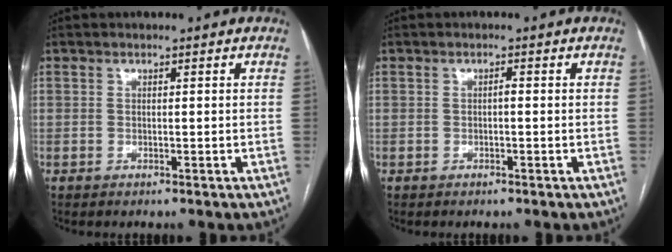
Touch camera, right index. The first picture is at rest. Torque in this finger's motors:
{"motor_torque": [0.30, 0.04, 0.07, 0.02]}